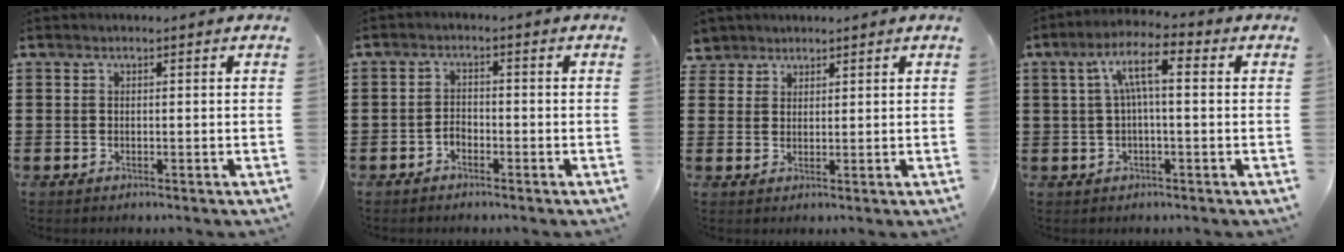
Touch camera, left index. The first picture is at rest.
{"total": 1.7, "force": [-1.3, 0.9, 0.7], "torque": [-0.018, 0.005, -0.028]}
{"total": 2.9, "force": [2.3, 1.7, 0.0], "torque": [-0.012, 0.008, 0.045]}
{"total": 7.5, "force": [1.2, 2.2, 7.1], "torque": [-0.144, 0.013, 0.016]}